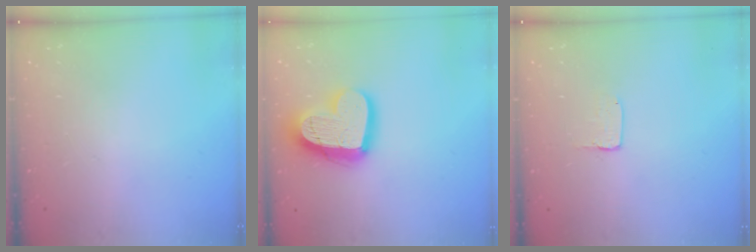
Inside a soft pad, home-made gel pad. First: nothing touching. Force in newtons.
{"total": 21.4, "press": 21.3, "slide": 2.1}
{"total": 2.0, "press": 2.0, "slide": 0.0}